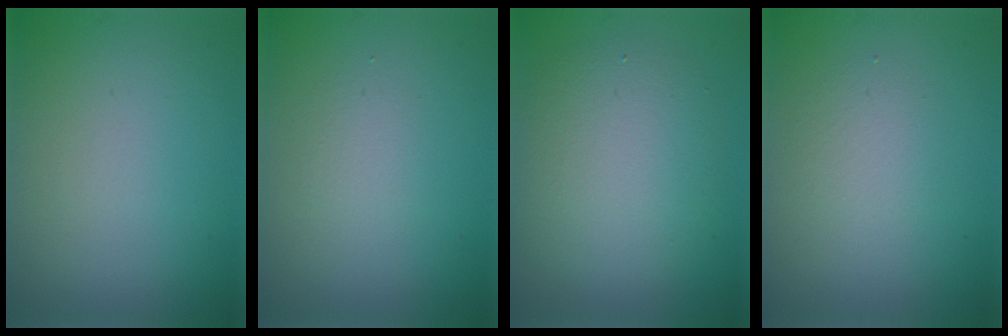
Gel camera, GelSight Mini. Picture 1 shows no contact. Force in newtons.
{"total": 1.3, "press": 1.3, "slide": 0.1}
{"total": 5.7, "press": 5.7, "slide": 0.4}
{"total": 1.9, "press": 1.9, "slide": 0.1}